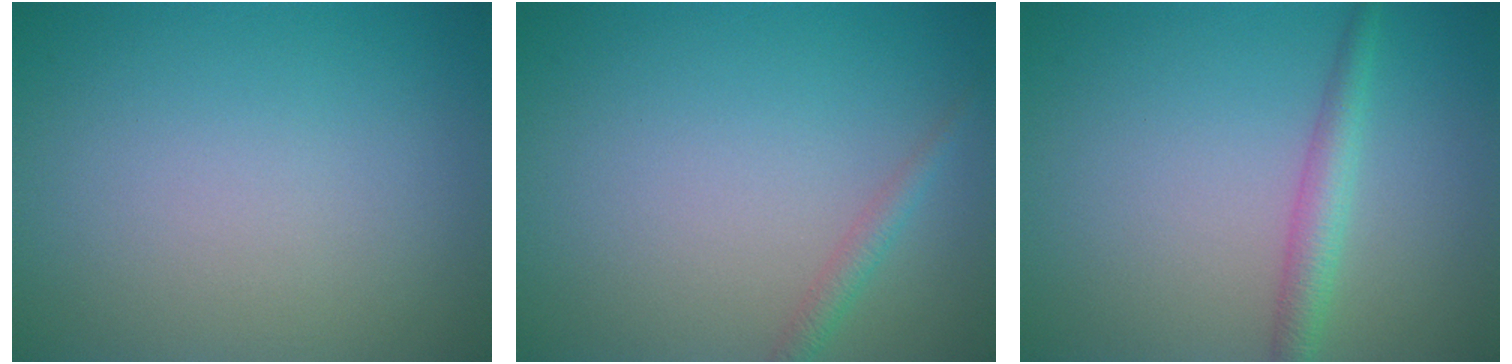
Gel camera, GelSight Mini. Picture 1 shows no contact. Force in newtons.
{"total": 1.4, "press": 1.4, "slide": 0.0}
{"total": 2.4, "press": 2.4, "slide": 0.1}